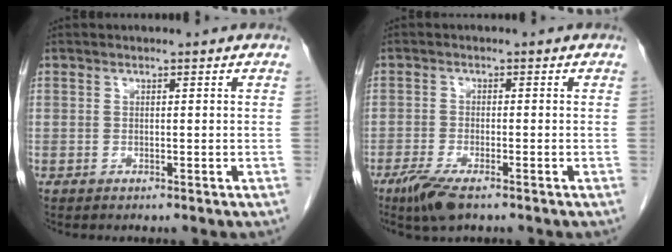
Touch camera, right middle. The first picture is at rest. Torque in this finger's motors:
{"motor_torque": [0.89, -0.60, 0.20, 0.09]}